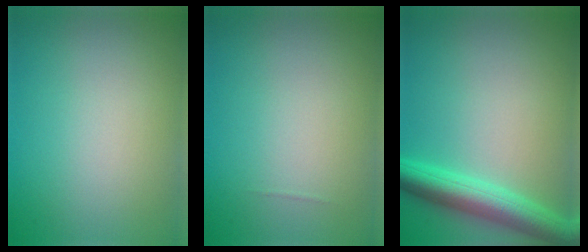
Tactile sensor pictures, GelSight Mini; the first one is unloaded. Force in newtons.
{"total": 0.0}
{"total": 5.2, "press": 5.2, "slide": 0.2}